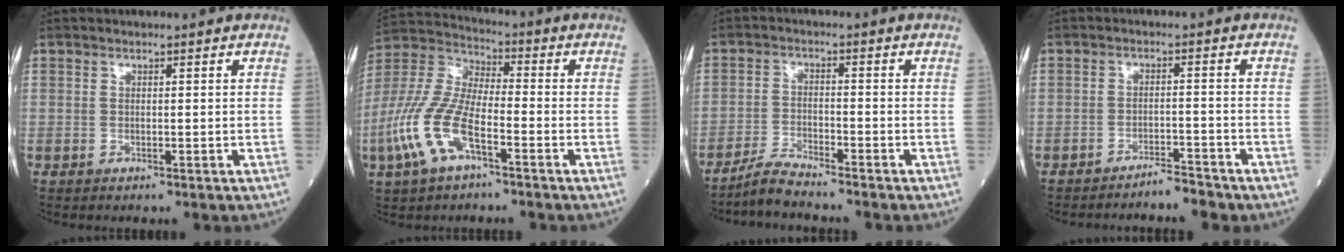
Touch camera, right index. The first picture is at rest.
{"total": 12.4, "force": [-5.2, 4.5, 10.3], "torque": [-0.244, 0.000, -0.107]}
{"total": 4.3, "force": [-4.1, -0.4, 1.3], "torque": [-0.027, -0.018, -0.081]}
{"total": 3.4, "force": [-3.3, 0.3, 1.0], "torque": [-0.014, -0.004, -0.051]}